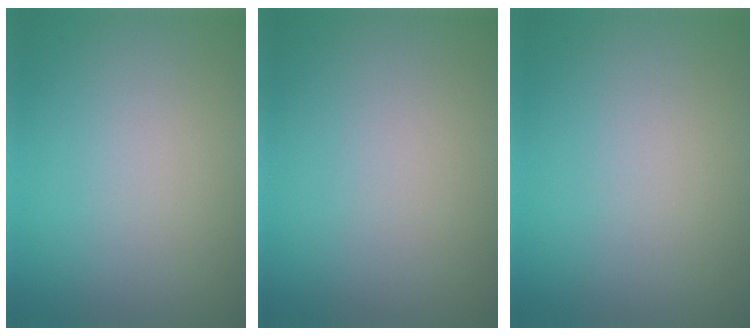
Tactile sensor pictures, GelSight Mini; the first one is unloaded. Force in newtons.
{"total": 0.0}
{"total": 0.0}